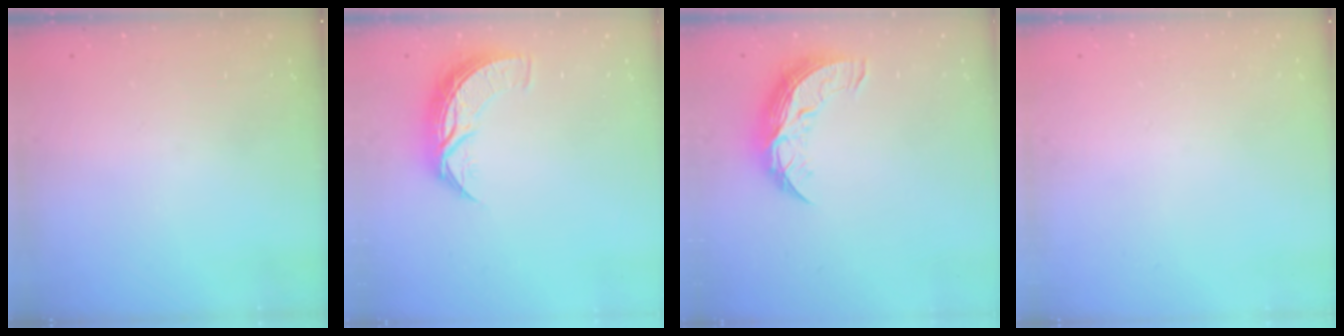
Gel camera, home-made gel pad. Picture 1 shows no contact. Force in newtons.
{"total": 8.2, "press": 8.2, "slide": 0.0}
{"total": 9.7, "press": 9.7, "slide": 0.6}
{"total": 0.0}